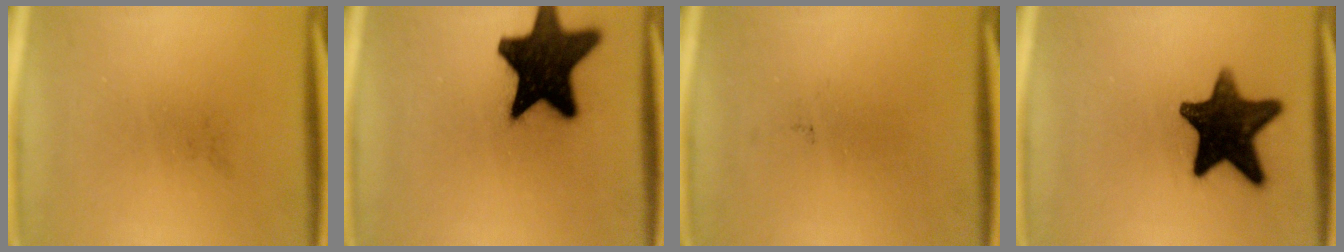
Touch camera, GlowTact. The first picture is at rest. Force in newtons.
{"total": 19.8}
{"total": 0.0}
{"total": 14.7}